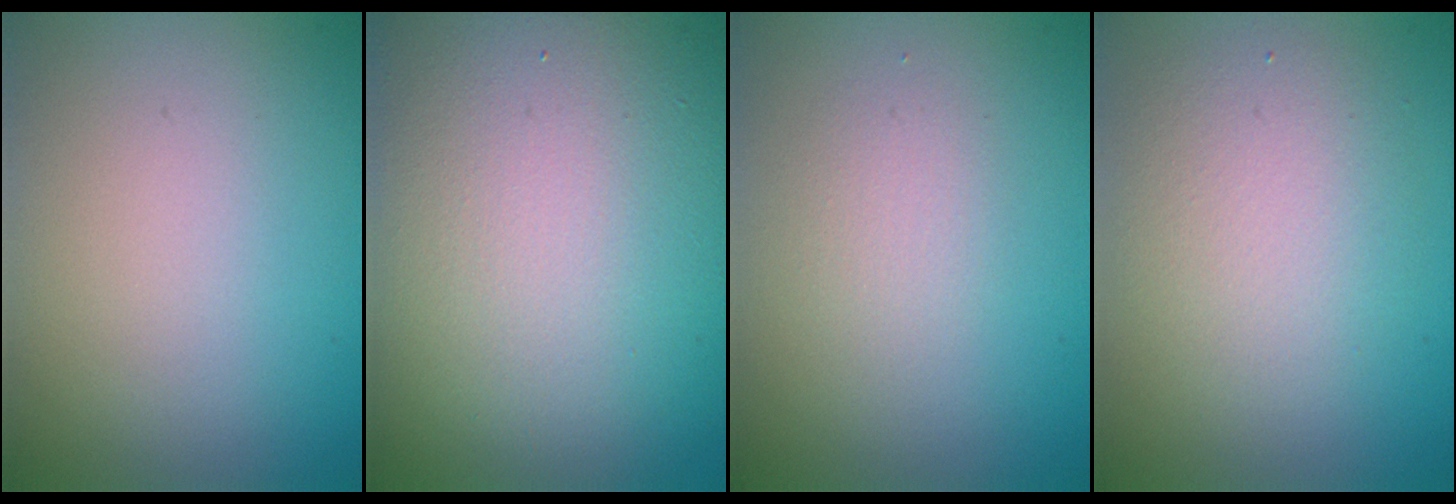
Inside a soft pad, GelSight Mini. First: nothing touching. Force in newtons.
{"total": 17.5, "press": 17.5, "slide": 1.4}
{"total": 1.4, "press": 1.4, "slide": 0.1}
{"total": 3.9, "press": 3.9, "slide": 0.3}